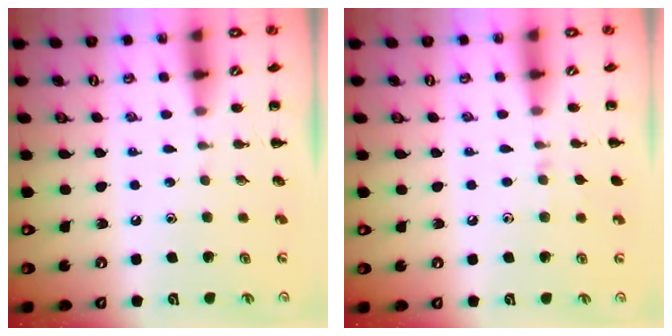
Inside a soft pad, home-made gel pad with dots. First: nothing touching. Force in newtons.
{"total": 4.9, "press": 4.6, "slide": 1.7}